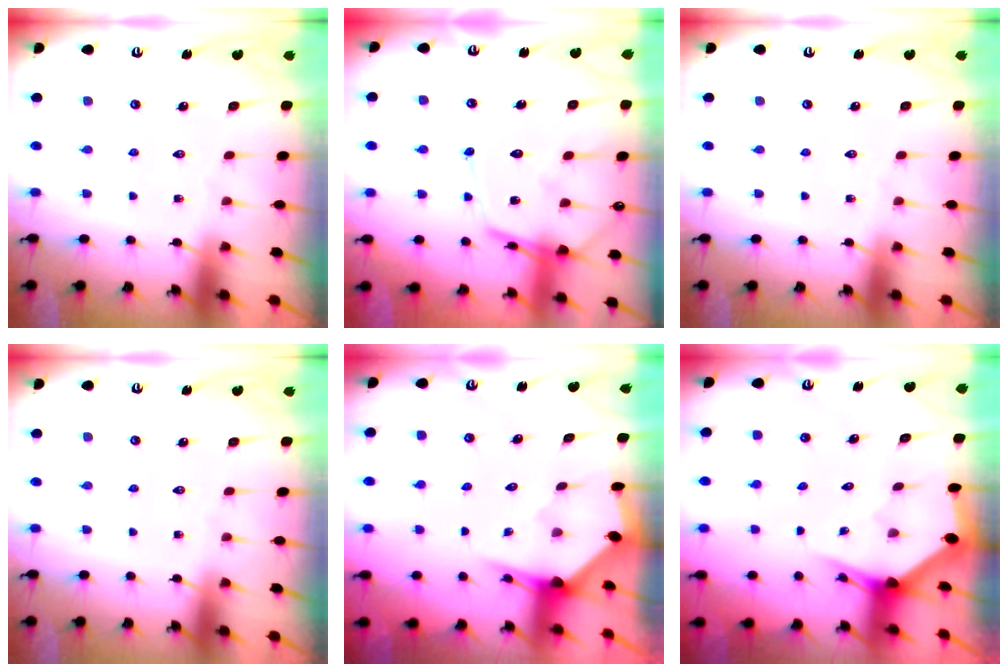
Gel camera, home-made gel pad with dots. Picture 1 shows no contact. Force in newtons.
{"total": 15.3, "press": 15.2, "slide": 1.4}
{"total": 0.0}
{"total": 0.0}
{"total": 3.2, "press": 3.2, "slide": 0.1}
{"total": 2.9, "press": 2.9, "slide": 0.1}